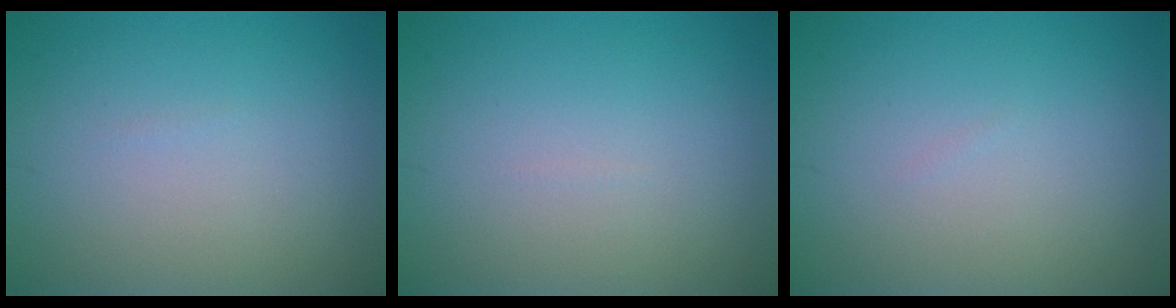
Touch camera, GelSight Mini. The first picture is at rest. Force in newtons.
{"total": 0.0}
{"total": 0.0}